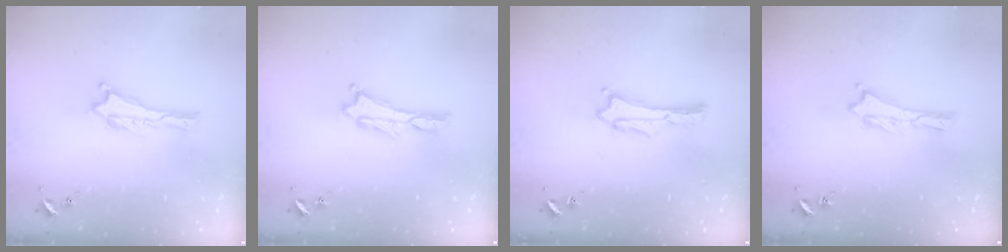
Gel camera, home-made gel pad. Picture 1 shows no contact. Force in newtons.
{"total": 0.0}
{"total": 0.0}
{"total": 0.0}